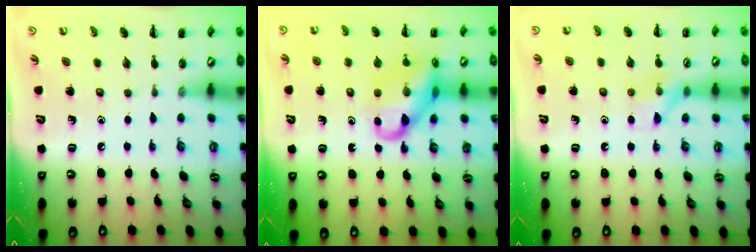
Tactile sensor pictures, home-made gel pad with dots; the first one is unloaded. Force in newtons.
{"total": 15.5, "press": 15.3, "slide": 2.3}
{"total": 7.3, "press": 7.3, "slide": 0.6}